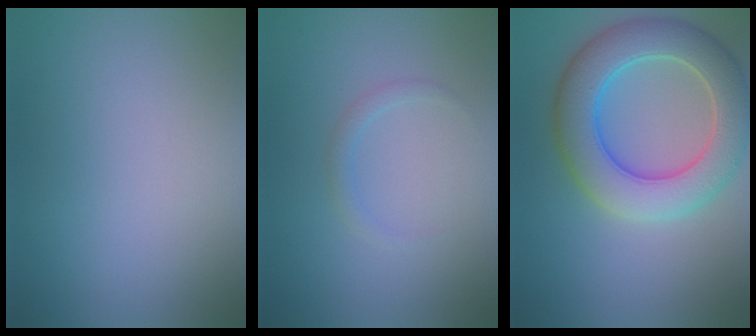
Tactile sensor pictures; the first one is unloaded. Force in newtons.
{"total": 1.0, "press": 1.0, "slide": 0.0}
{"total": 7.9, "press": 7.9, "slide": 0.5}